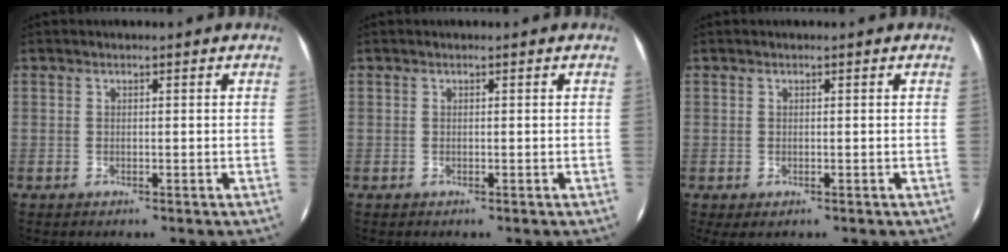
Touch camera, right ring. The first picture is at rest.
{"total": 0.0}
{"total": 0.9, "force": [-0.2, 0.6, 0.7], "torque": [-0.016, -0.003, 0.003]}